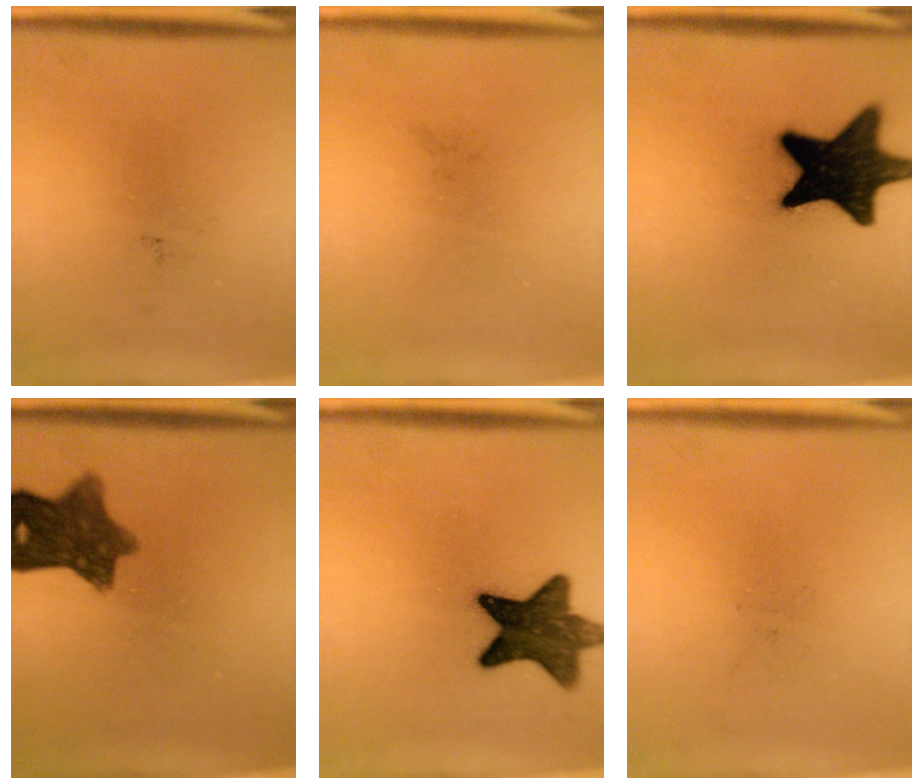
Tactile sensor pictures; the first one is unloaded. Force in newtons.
{"total": 0.0}
{"total": 18.9}
{"total": 9.2}
{"total": 11.5}
{"total": 0.0}